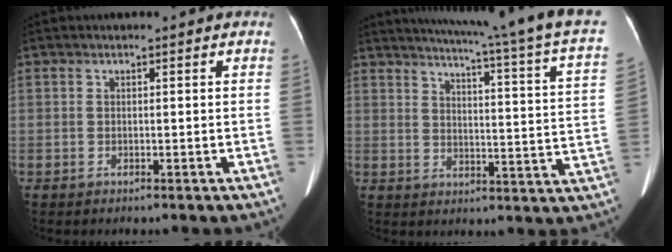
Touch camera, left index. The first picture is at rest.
{"total": 23.8, "force": [19.9, -1.2, 13.0], "torque": [-0.192, -0.057, 0.239]}